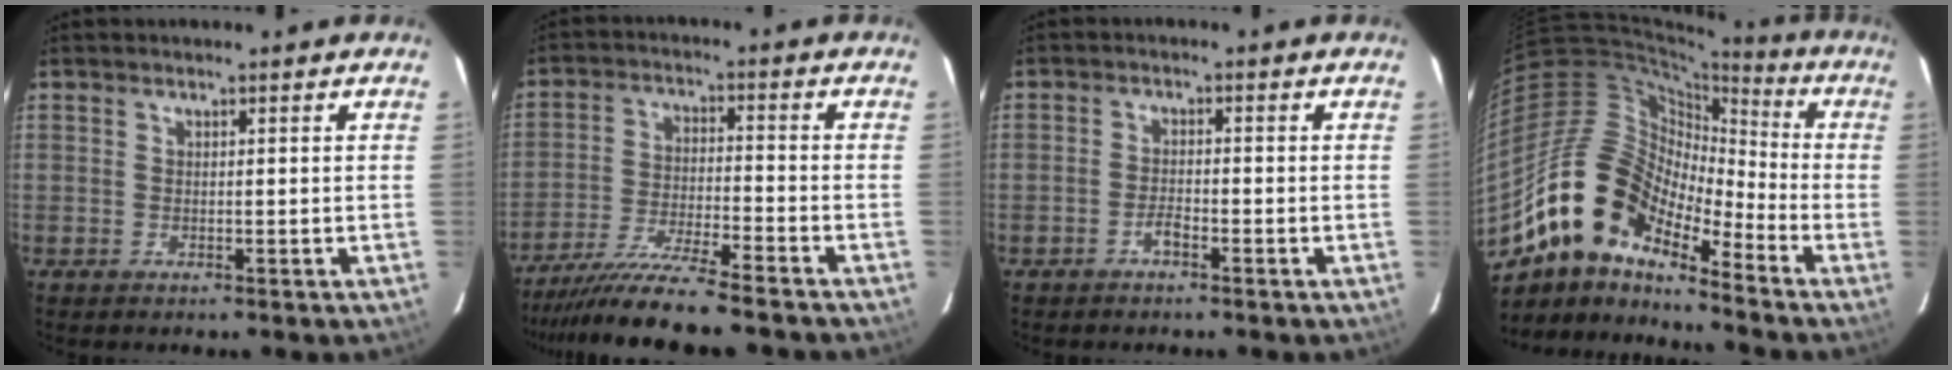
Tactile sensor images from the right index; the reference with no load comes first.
{"total": 14.4, "force": [-12.9, -0.1, 6.3], "torque": [-0.135, -0.027, -0.223]}
{"total": 2.1, "force": [-1.5, 0.6, 1.3], "torque": [-0.030, 0.005, -0.031]}
{"total": 16.5, "force": [-11.7, 6.8, 9.4], "torque": [-0.160, 0.000, -0.236]}